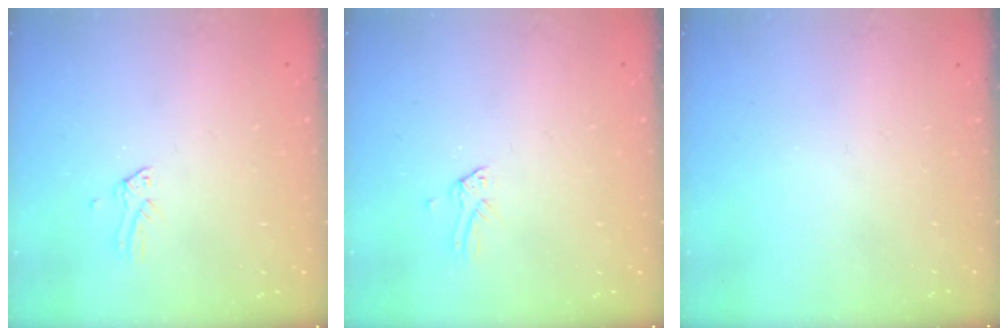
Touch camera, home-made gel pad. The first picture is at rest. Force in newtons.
{"total": 0.0}
{"total": 0.0}